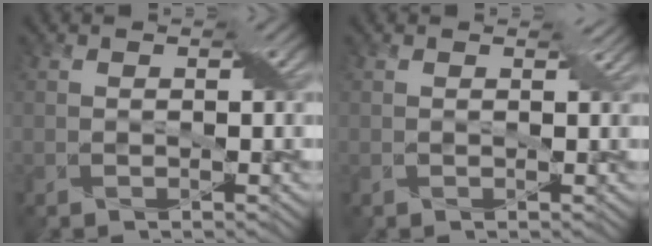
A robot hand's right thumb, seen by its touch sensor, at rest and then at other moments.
{"total": 0.6, "force": [0.5, 0.1, 0.2], "torque": [-0.007, -0.003, 0.011]}